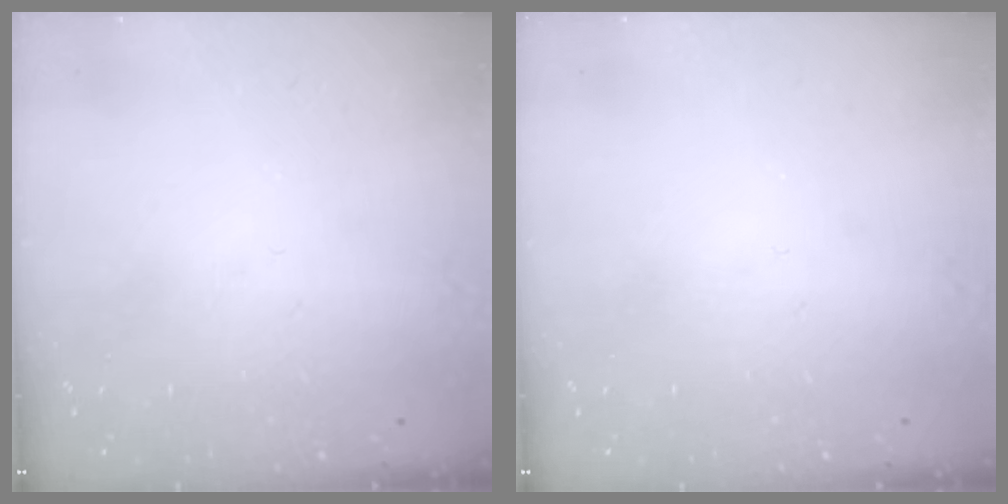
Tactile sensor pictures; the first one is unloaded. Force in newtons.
{"total": 0.0}